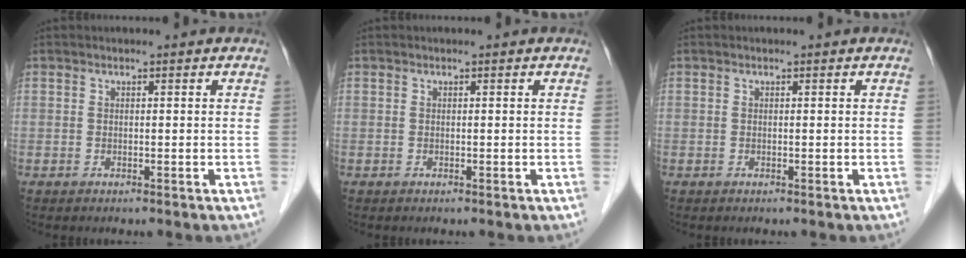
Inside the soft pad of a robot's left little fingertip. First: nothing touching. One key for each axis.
{"total": 0.0}
{"total": 0.0}